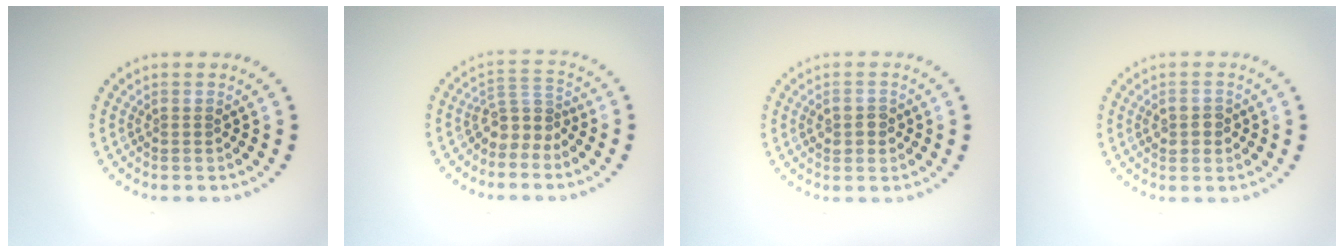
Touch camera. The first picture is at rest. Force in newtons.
{"total": 2.8, "press": 2.0, "slide": 2.0}
{"total": 1.8, "press": 1.8, "slide": 0.1}
{"total": 1.8, "press": 1.8, "slide": 0.1}